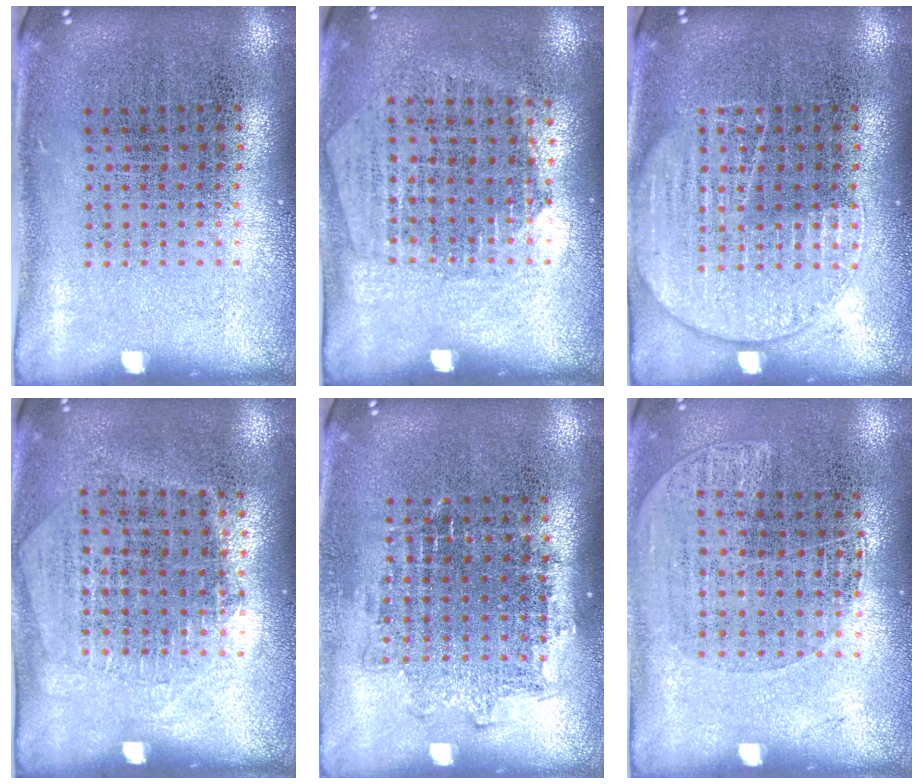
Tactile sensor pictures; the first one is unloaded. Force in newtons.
{"total": 1.3, "press": 1.2, "slide": 0.6}
{"total": 2.4, "press": 2.4, "slide": 0.2}
{"total": 1.3, "press": 1.1, "slide": 0.6}
{"total": 1.3, "press": 1.1, "slide": 0.7}
{"total": 1.1, "press": 1.0, "slide": 0.5}